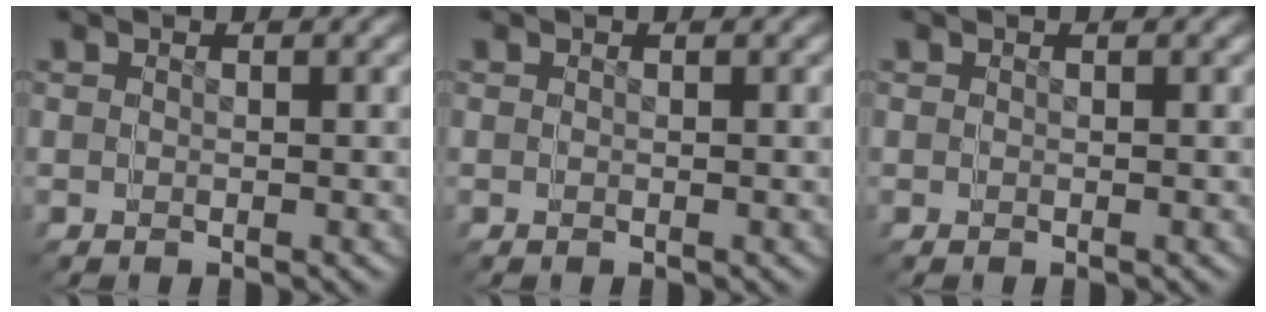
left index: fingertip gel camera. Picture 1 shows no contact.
{"total": 0.0}
{"total": 0.0}